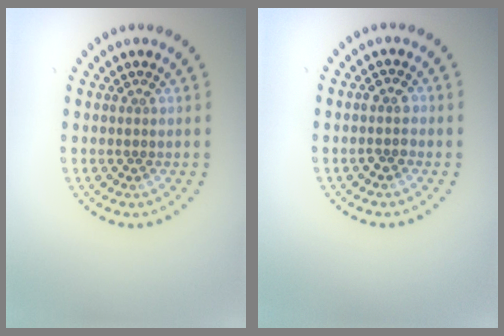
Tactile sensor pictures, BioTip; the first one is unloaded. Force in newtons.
{"total": 1.4, "press": 1.3, "slide": 0.5}